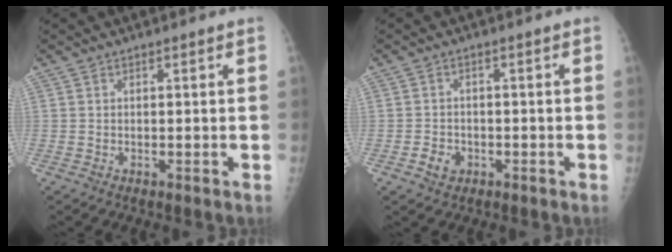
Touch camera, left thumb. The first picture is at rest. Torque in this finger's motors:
{"motor_torque": [-0.34, 0.32, 0.00, -0.01, 0.00]}